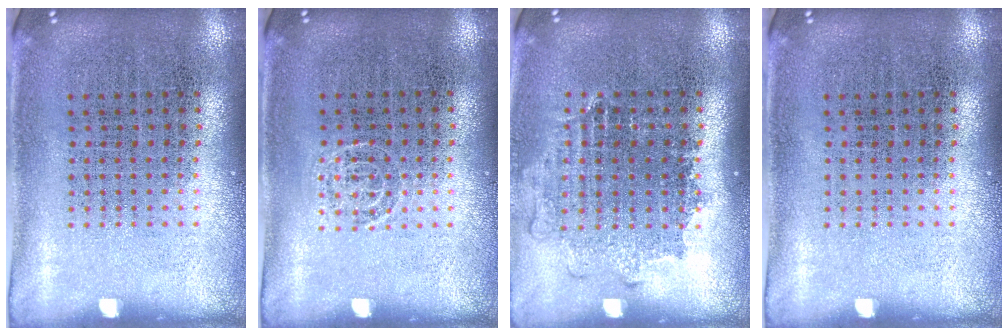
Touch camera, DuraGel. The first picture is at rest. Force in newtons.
{"total": 0.6, "press": 0.5, "slide": 0.3}
{"total": 1.1, "press": 1.0, "slide": 0.4}
{"total": 0.0}